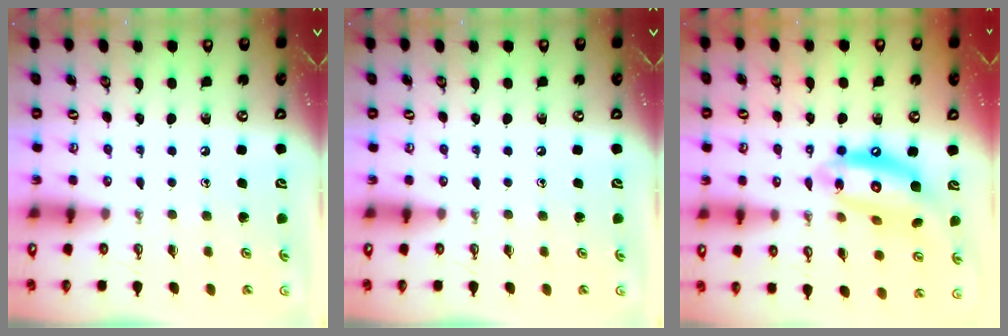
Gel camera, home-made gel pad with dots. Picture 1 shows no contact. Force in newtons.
{"total": 0.0}
{"total": 15.9, "press": 15.8, "slide": 1.3}